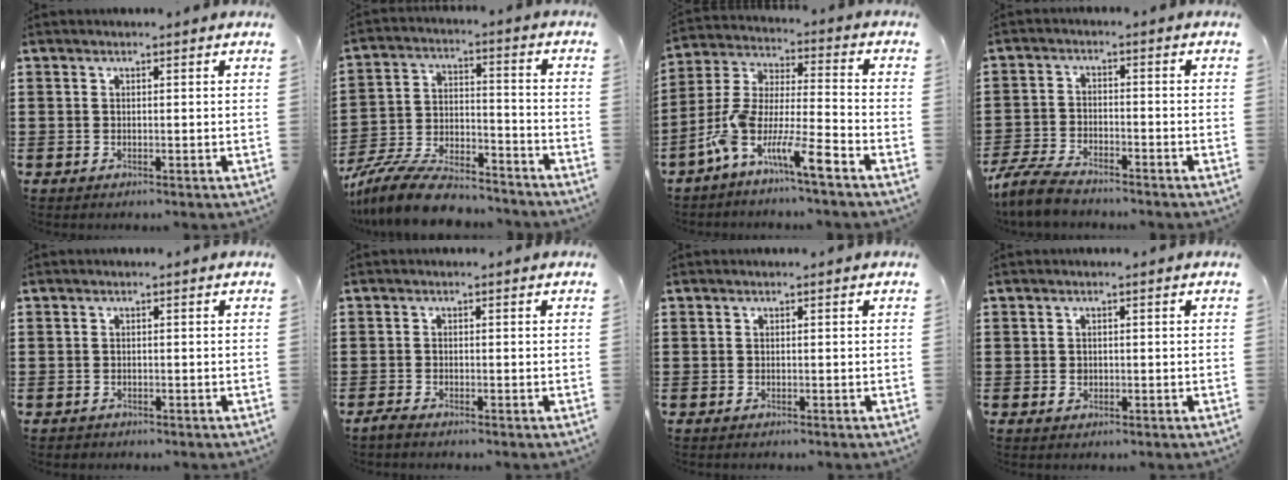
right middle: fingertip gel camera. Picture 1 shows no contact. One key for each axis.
{"total": 11.6, "fx": -10.4, "fy": 2.2, "fz": 4.6, "tx": -0.088, "ty": 0.028, "tz": -0.205}
{"total": 10.8, "fx": -8.4, "fy": 0.7, "fz": 6.8, "tx": -0.161, "ty": -0.014, "tz": -0.174}
{"total": 5.7, "fx": -5.2, "fy": 1.2, "fz": 2.2, "tx": -0.067, "ty": -0.002, "tz": -0.108}
{"total": 0.6, "fx": -0.6, "fy": 0.3, "fz": 0.0, "tx": -0.002, "ty": 0.002, "tz": -0.013}
{"total": 1.1, "fx": -1.0, "fy": 0.1, "fz": 0.3, "tx": -0.009, "ty": -0.002, "tz": -0.019}
{"total": 0.0}
{"total": 1.0, "fx": -0.2, "fy": 0.9, "fz": 0.5, "tx": -0.012, "ty": 0.004, "tz": -0.005}